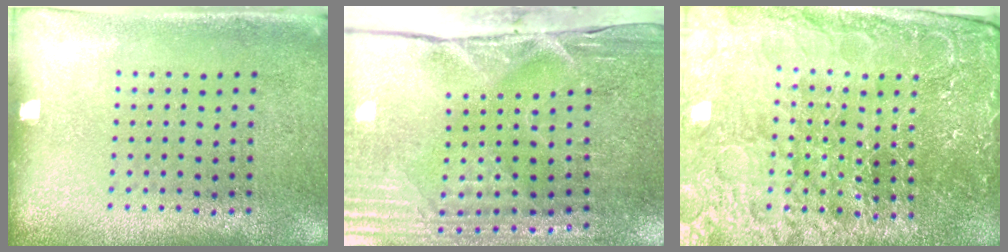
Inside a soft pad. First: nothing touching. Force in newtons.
{"total": 4.8, "press": 4.1, "slide": 2.5}
{"total": 5.4, "press": 5.0, "slide": 2.1}